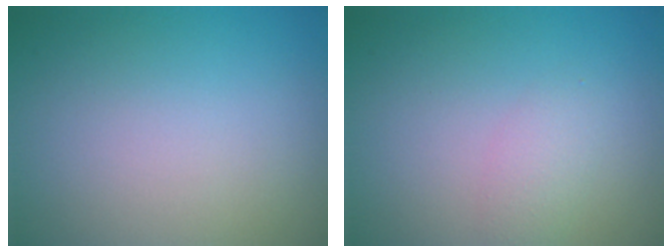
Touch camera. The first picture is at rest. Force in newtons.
{"total": 1.6, "press": 1.6, "slide": 0.1}